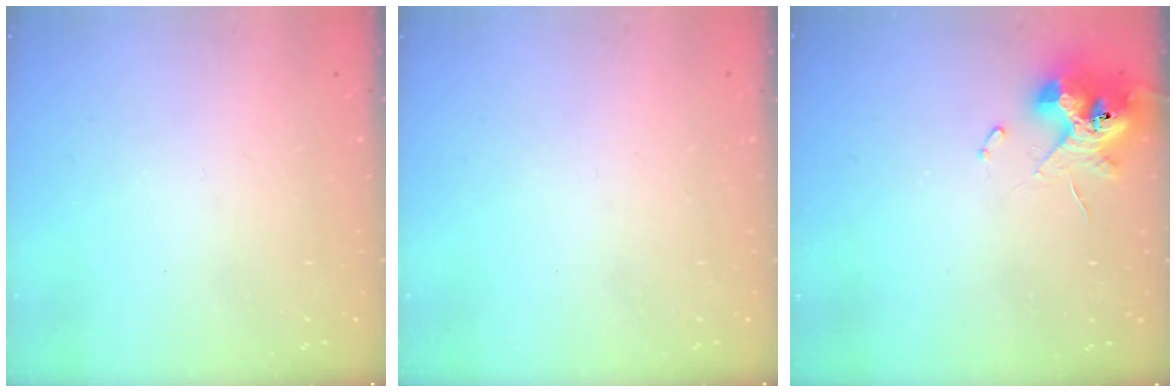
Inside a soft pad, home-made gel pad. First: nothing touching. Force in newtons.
{"total": 0.0}
{"total": 10.2, "press": 10.2, "slide": 1.0}